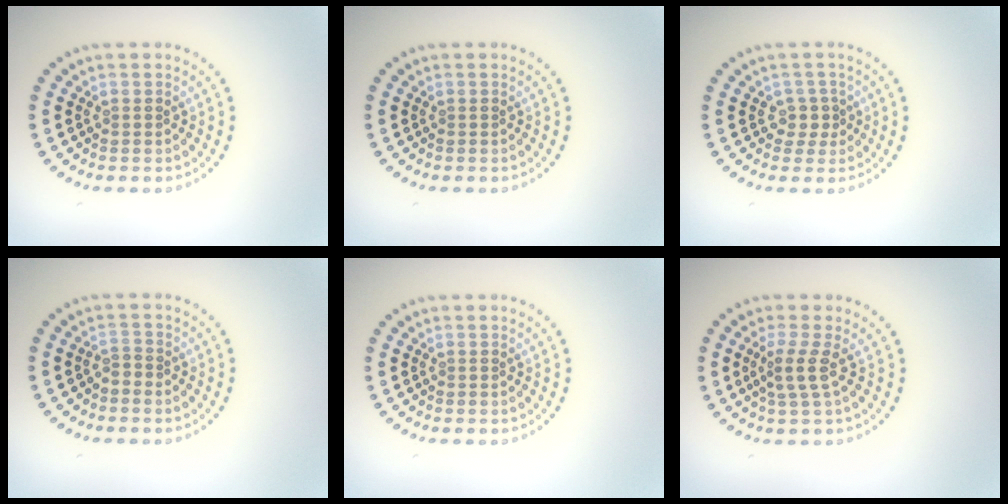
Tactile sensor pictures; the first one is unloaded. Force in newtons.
{"total": 0.0}
{"total": 1.7, "press": 1.3, "slide": 1.1}
{"total": 0.7, "press": 0.4, "slide": 0.6}
{"total": 0.0}
{"total": 2.2, "press": 1.7, "slide": 1.4}